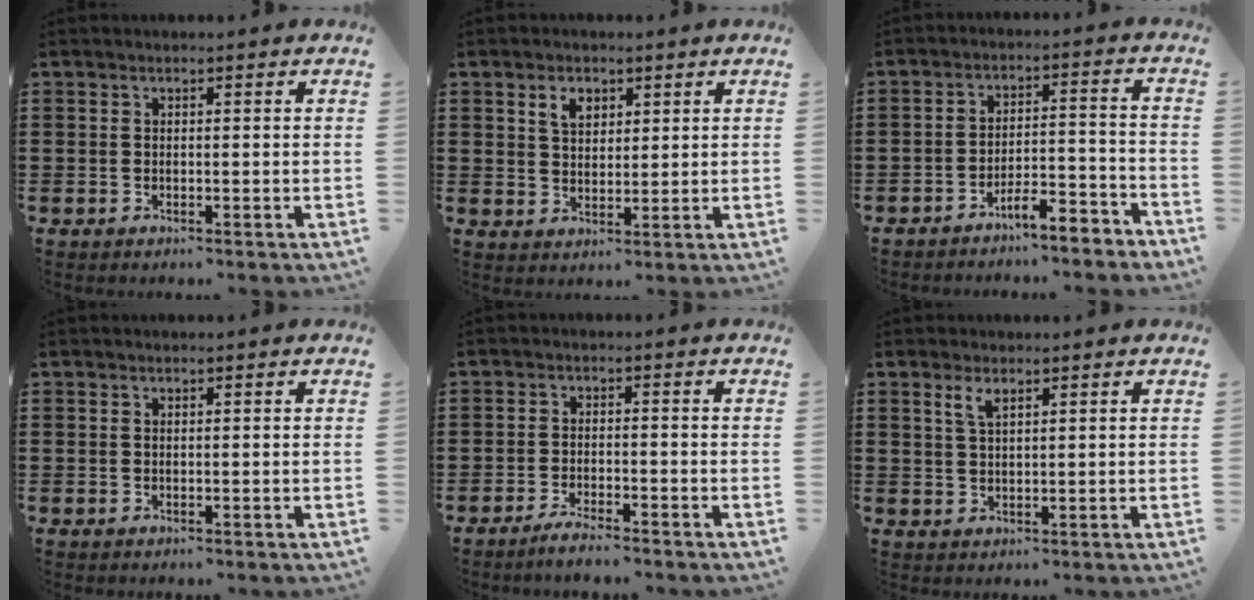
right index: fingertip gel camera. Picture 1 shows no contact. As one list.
[{"total": 3.5, "force": [1.9, 2.3, 1.8], "torque": [-0.045, 0.009, 0.034]}, {"total": 5.7, "force": [-5.2, 0.5, 2.3], "torque": [-0.040, 0.002, -0.102]}, {"total": 0.0}, {"total": 2.8, "force": [-2.6, -0.1, 0.9], "torque": [-0.016, 0.003, -0.052]}, {"total": 2.5, "force": [1.5, 0.8, 1.8], "torque": [-0.039, 0.004, 0.026]}]